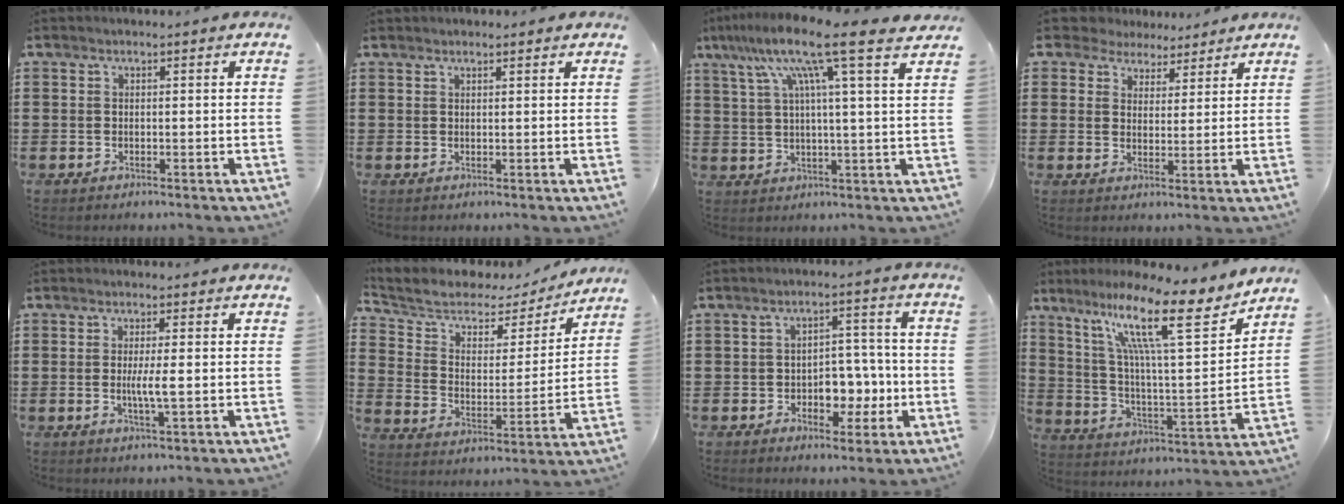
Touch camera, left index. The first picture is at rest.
{"total": 1.2, "force": [1.1, 0.3, 0.4], "torque": [-0.009, 0.001, 0.021]}
{"total": 11.7, "force": [7.3, 0.1, 9.2], "torque": [-0.192, -0.016, 0.114]}
{"total": 4.4, "force": [3.7, 2.4, 0.1], "torque": [-0.025, -0.001, 0.068]}
{"total": 3.5, "force": [0.0, 0.1, 3.5], "torque": [-0.069, -0.009, -0.005]}
{"total": 5.7, "force": [4.4, 3.1, 2.0], "torque": [-0.071, -0.023, 0.070]}
{"total": 5.8, "force": [-1.6, 4.3, 3.6], "torque": [-0.056, 0.008, -0.032]}
{"total": 16.0, "force": [10.5, 2.1, 11.9], "torque": [-0.240, -0.046, 0.166]}